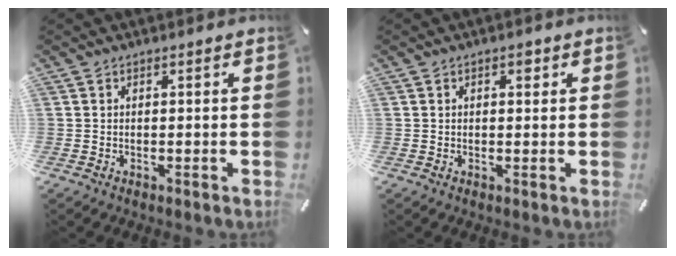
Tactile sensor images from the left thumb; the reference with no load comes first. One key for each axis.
{"total": 2.0, "fx": 0.7, "fy": 1.2, "fz": 1.4, "tx": -0.013, "ty": 0.000, "tz": 0.008}